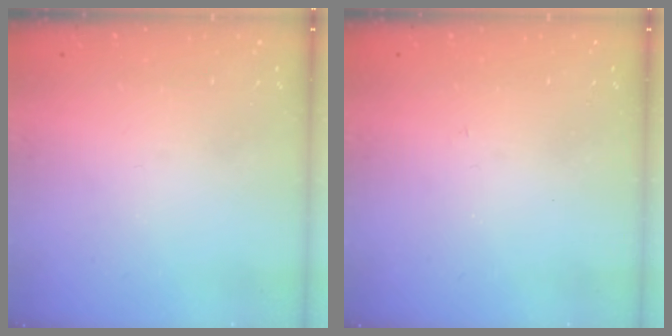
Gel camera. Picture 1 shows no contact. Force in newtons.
{"total": 2.7, "press": 2.7, "slide": 0.3}